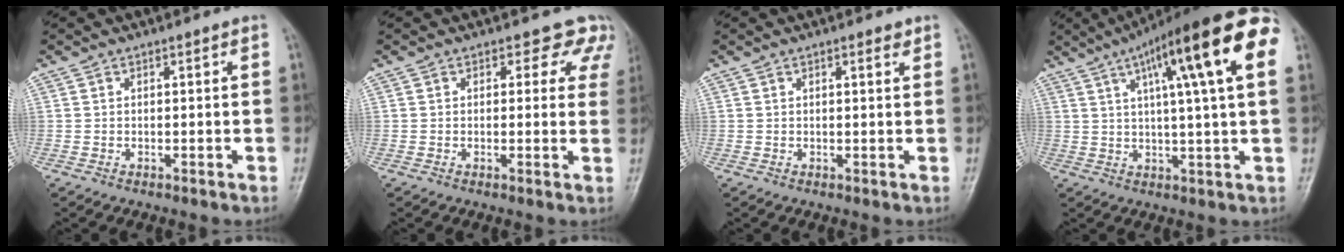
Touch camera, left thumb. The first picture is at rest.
{"total": 5.7, "force": [4.3, 3.5, 1.4], "torque": [0.029, -0.016, 0.025]}
{"total": 1.4, "force": [0.9, 0.4, 1.1], "torque": [-0.013, -0.003, 0.010]}
{"total": 20.7, "force": [7.8, 3.6, 18.8], "torque": [-0.272, 0.012, 0.104]}